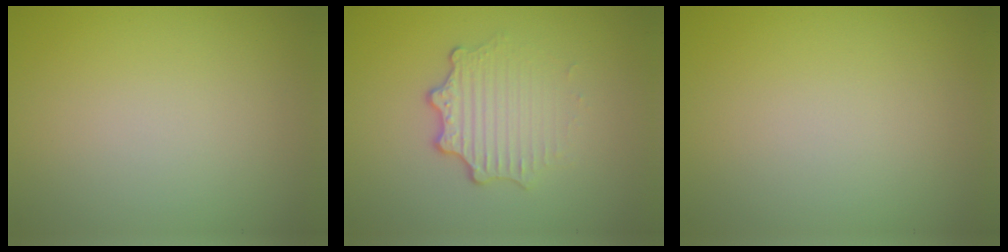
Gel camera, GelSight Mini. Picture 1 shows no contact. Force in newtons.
{"total": 3.3, "press": 2.5, "slide": 2.2}
{"total": 0.0}